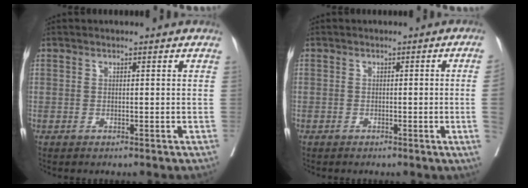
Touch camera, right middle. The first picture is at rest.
{"total": 3.3, "force": [-0.4, -1.3, 3.0], "torque": [-0.036, -0.004, -0.005]}